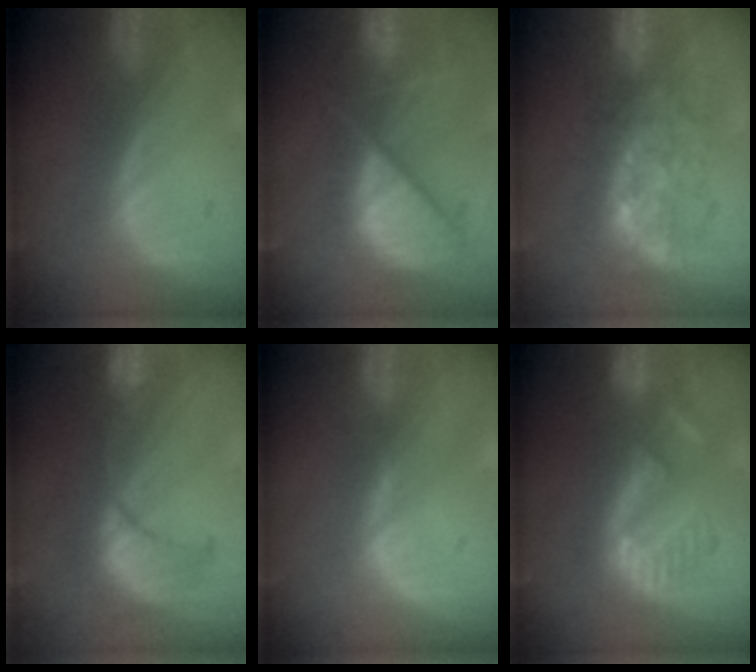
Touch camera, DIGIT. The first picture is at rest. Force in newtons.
{"total": 12.4, "press": 10.2, "slide": 7.1}
{"total": 8.8, "press": 7.5, "slide": 4.5}
{"total": 8.7, "press": 8.6, "slide": 1.5}
{"total": 0.7, "press": 0.7, "slide": 0.2}
{"total": 8.7, "press": 8.2, "slide": 2.8}